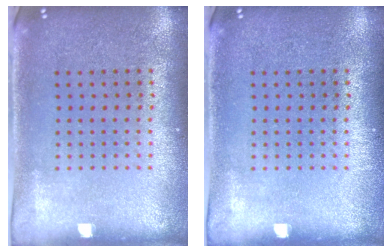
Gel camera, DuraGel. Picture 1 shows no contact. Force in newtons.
{"total": 0.0}